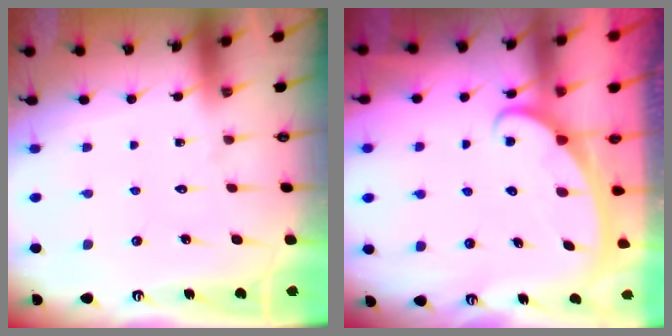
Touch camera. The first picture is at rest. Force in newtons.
{"total": 2.3, "press": 2.3, "slide": 0.4}